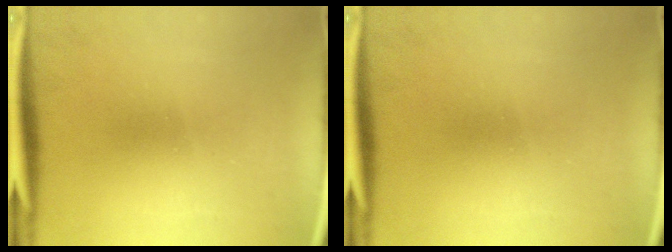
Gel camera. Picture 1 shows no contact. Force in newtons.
{"total": 0.0}